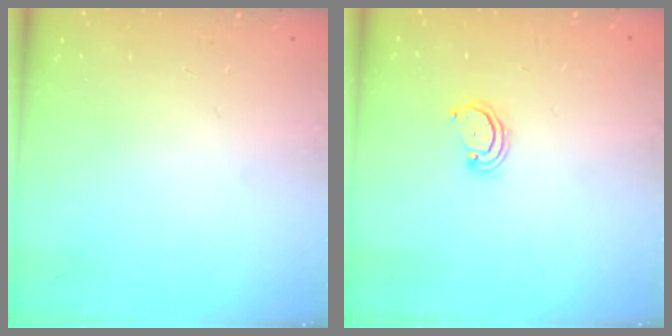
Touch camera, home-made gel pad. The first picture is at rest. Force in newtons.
{"total": 2.3, "press": 2.2, "slide": 0.2}